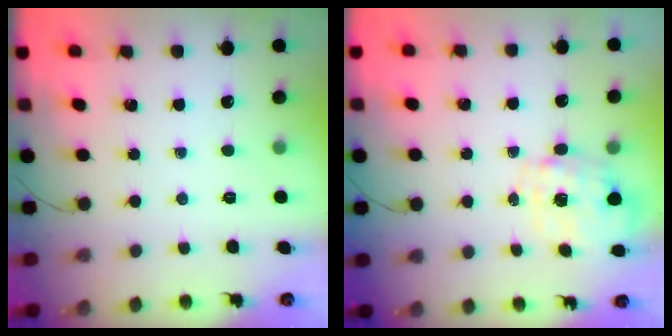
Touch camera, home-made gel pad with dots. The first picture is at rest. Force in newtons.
{"total": 2.8, "press": 2.6, "slide": 0.9}